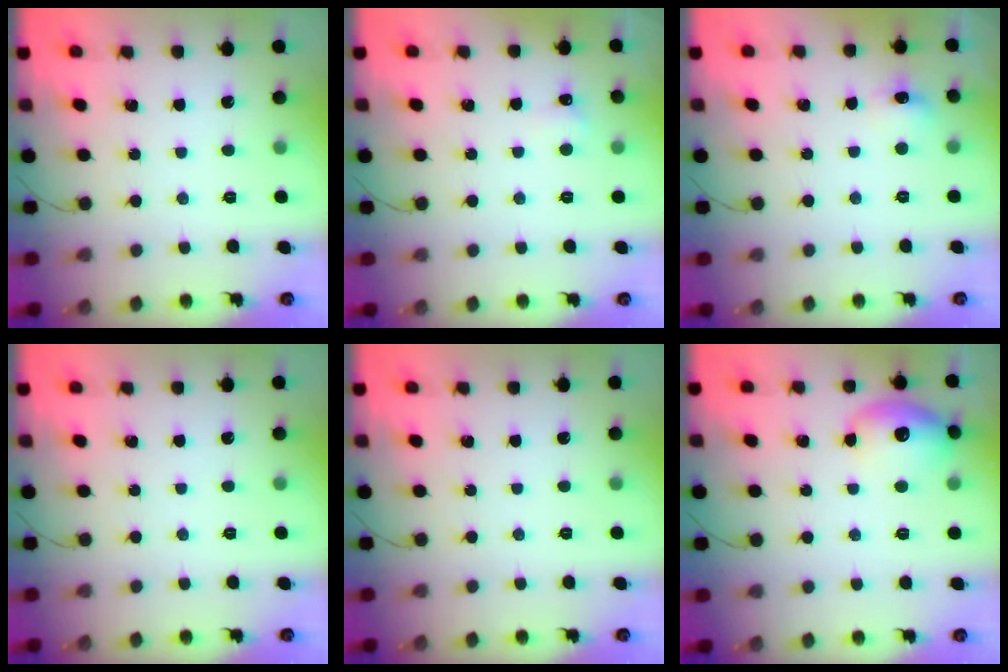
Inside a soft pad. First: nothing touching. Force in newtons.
{"total": 4.0, "press": 3.9, "slide": 1.2}
{"total": 6.5, "press": 6.3, "slide": 1.5}
{"total": 0.0}
{"total": 0.0}
{"total": 11.6, "press": 11.4, "slide": 2.0}